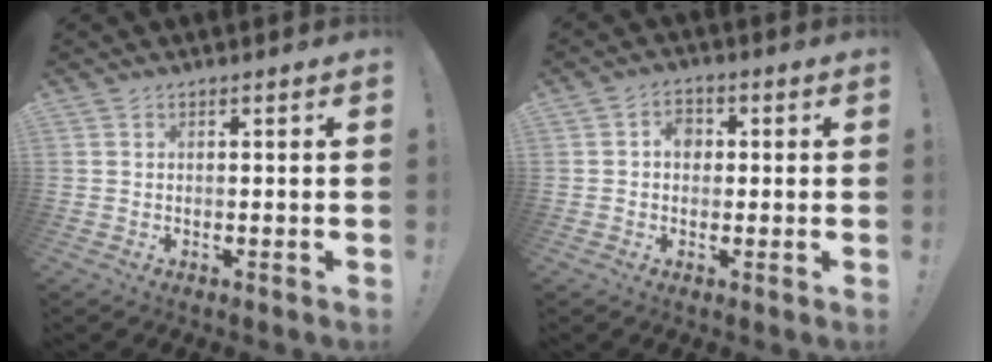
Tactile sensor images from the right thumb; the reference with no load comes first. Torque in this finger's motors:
{"motor_torque": [0.66, 0.76, 0.08, -0.03, 0.00]}